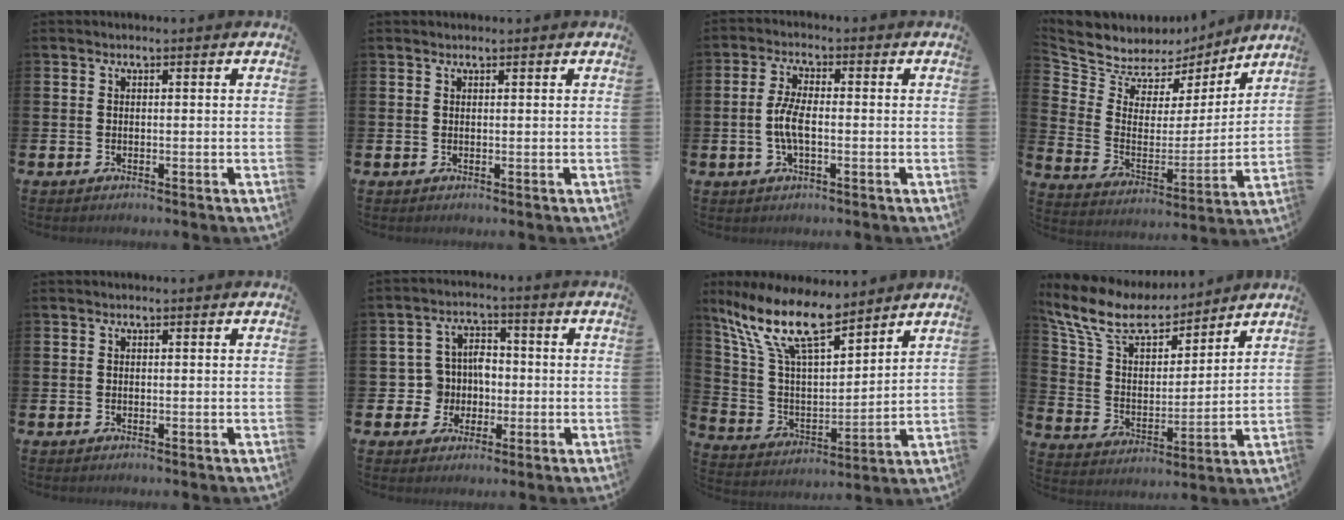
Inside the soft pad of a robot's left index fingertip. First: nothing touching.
{"total": 0.5, "force": [0.5, 0.1, 0.0], "torque": [0.003, -0.001, 0.009]}
{"total": 4.6, "force": [-0.5, 1.8, 4.2], "torque": [-0.085, 0.000, -0.015]}
{"total": 6.8, "force": [5.9, 3.3, -0.2], "torque": [-0.046, -0.049, 0.103]}
{"total": 0.0}
{"total": 5.4, "force": [-0.5, 5.1, 1.6], "torque": [-0.047, 0.010, -0.013]}
{"total": 13.1, "force": [10.3, 3.8, 7.2], "torque": [-0.180, -0.050, 0.184]}
{"total": 11.1, "force": [9.4, 4.2, 4.1], "torque": [-0.130, -0.053, 0.170]}